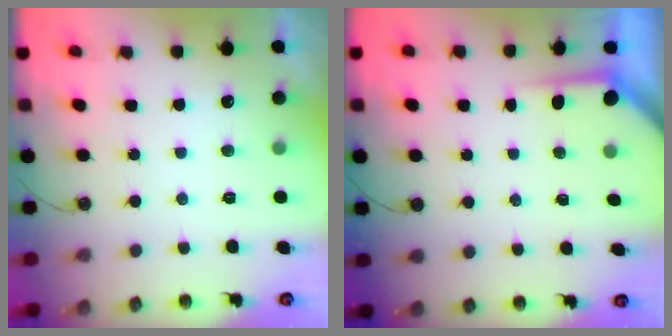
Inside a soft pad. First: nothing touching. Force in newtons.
{"total": 3.1, "press": 3.1, "slide": 0.4}